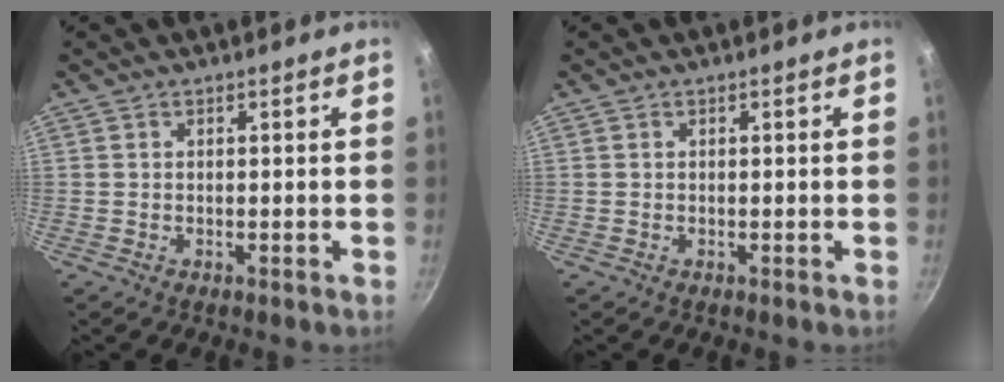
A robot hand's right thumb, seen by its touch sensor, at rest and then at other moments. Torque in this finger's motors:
{"motor_torque": [-0.01, 0.01, 0.00, 0.00, 0.00]}